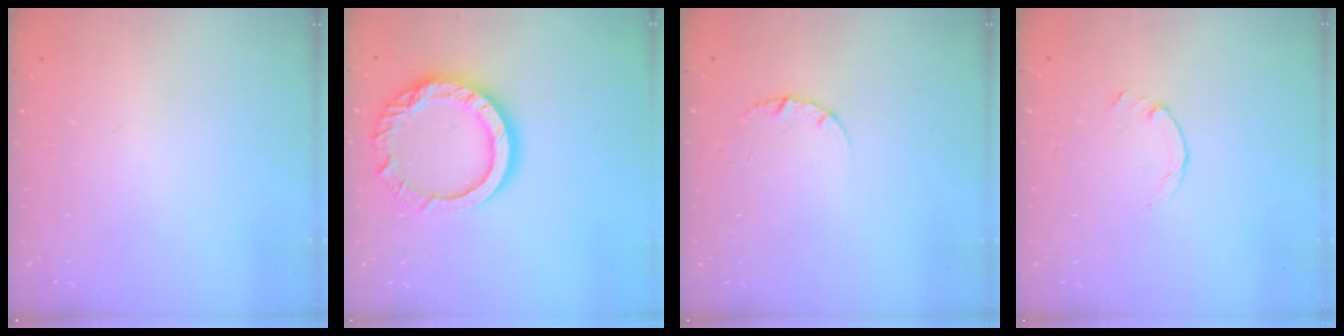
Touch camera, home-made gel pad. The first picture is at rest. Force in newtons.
{"total": 13.9, "press": 13.9, "slide": 1.0}
{"total": 2.6, "press": 2.6, "slide": 0.3}
{"total": 0.9, "press": 0.9, "slide": 0.3}